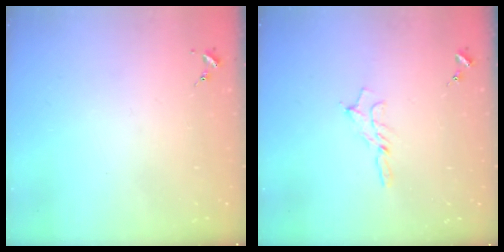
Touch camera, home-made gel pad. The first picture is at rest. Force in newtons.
{"total": 6.2, "press": 6.2, "slide": 0.6}